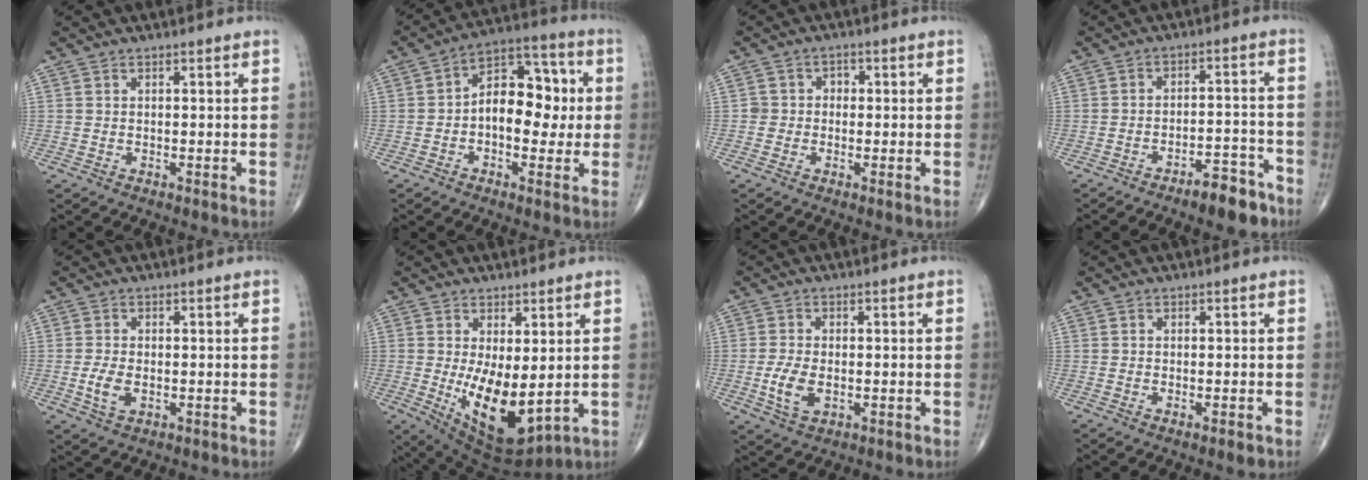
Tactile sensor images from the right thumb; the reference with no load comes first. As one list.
[{"total": 12.8, "force": [-0.2, 8.0, 10.0], "torque": [-0.113, 0.034, -0.013]}, {"total": 2.7, "force": [-0.4, 2.6, 0.7], "torque": [0.016, 0.013, -0.013]}, {"total": 7.6, "force": [-5.6, 2.5, 4.4], "torque": [-0.050, 0.047, -0.084]}, {"total": 3.9, "force": [-0.9, 2.2, 3.1], "torque": [-0.064, -0.004, -0.016]}, {"total": 12.2, "force": [-0.8, 5.6, 10.9], "torque": [-0.168, -0.028, 0.010]}, {"total": 5.6, "force": [-1.3, 3.2, 4.4], "torque": [-0.090, -0.003, -0.022]}, {"total": 1.6, "force": [-0.9, 0.4, 1.3], "torque": [-0.019, 0.003, -0.010]}]